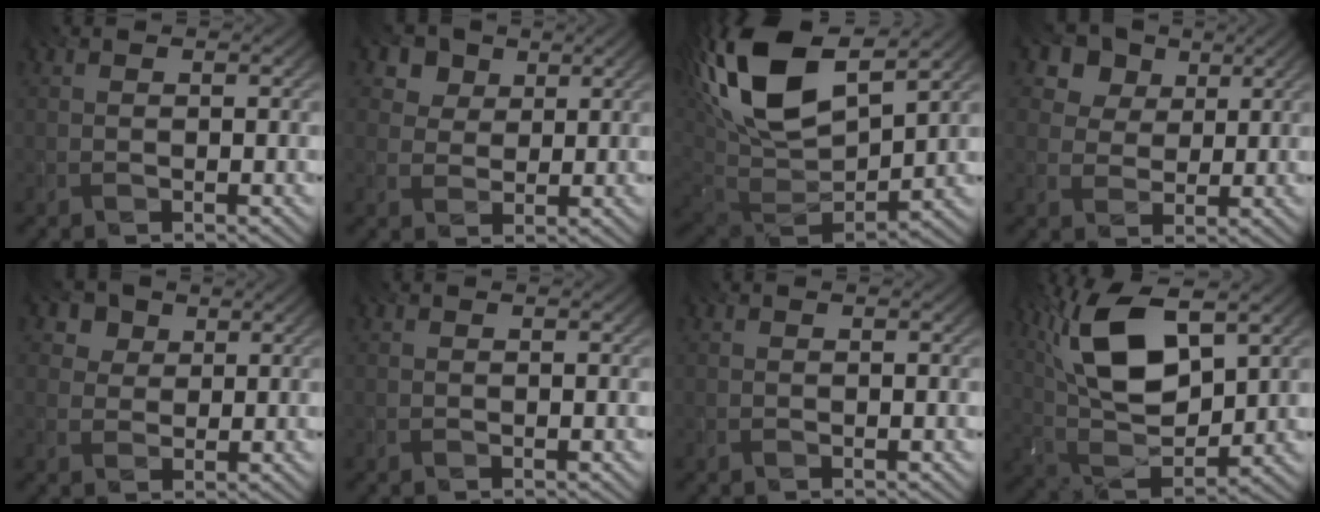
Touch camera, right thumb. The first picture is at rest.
{"total": 5.0, "force": [2.9, 3.5, 1.9], "torque": [-0.054, -0.014, 0.063]}
{"total": 18.9, "force": [7.9, 9.6, 14.3], "torque": [-0.334, 0.036, 0.144]}
{"total": 7.9, "force": [4.7, 5.5, 3.2], "torque": [-0.101, -0.006, 0.087]}
{"total": 4.3, "force": [2.5, 3.1, 1.6], "torque": [-0.046, -0.012, 0.052]}
{"total": 0.0}
{"total": 0.0}
{"total": 13.9, "force": [5.6, 6.1, 11.2], "torque": [-0.242, 0.008, 0.110]}